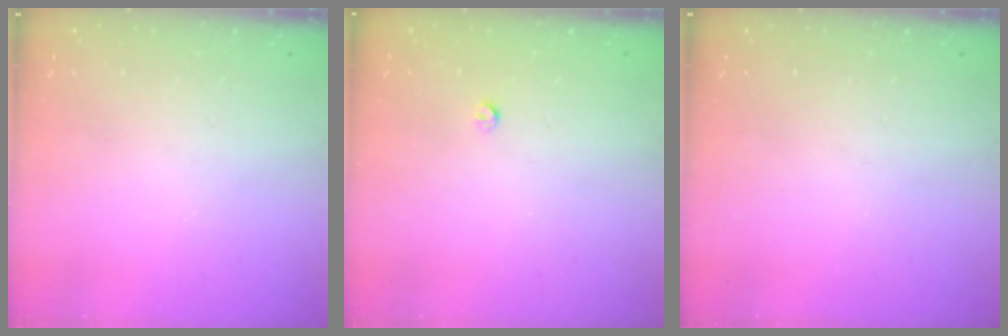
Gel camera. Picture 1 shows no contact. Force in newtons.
{"total": 2.8, "press": 2.8, "slide": 0.5}
{"total": 0.0}